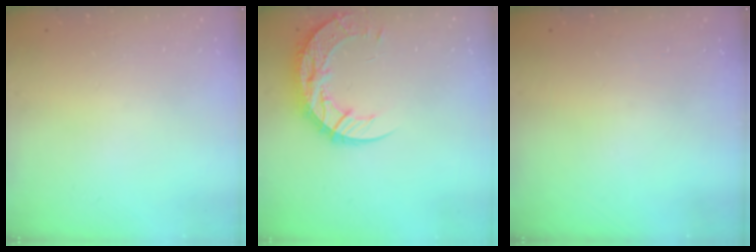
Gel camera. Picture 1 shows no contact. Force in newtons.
{"total": 13.9, "press": 13.8, "slide": 1.0}
{"total": 0.0}